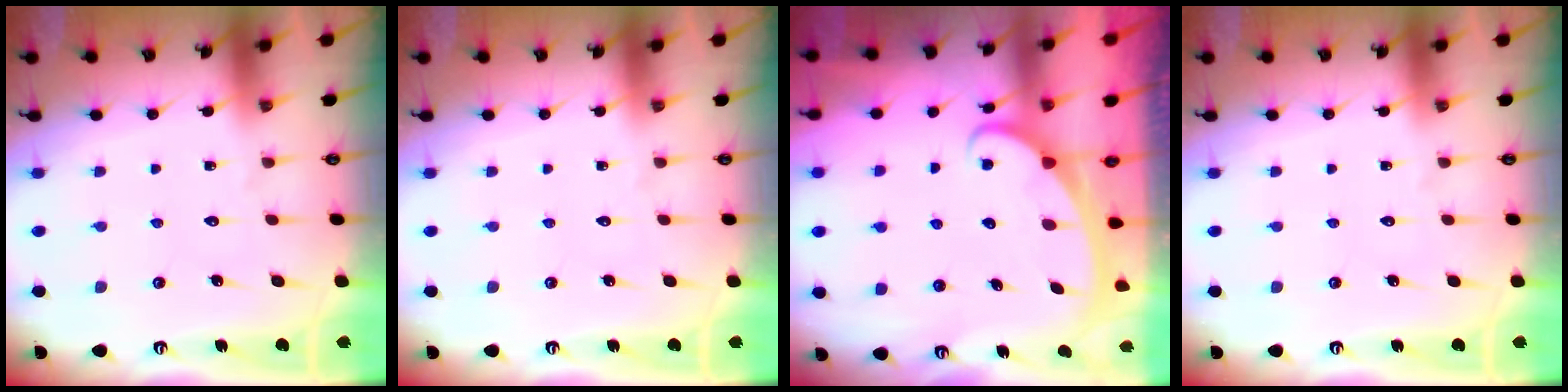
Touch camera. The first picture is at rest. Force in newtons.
{"total": 0.0}
{"total": 2.5, "press": 2.5, "slide": 0.4}
{"total": 0.0}